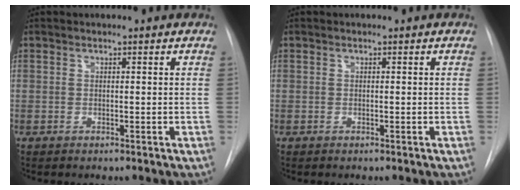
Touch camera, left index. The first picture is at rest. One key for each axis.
{"total": 0.0}